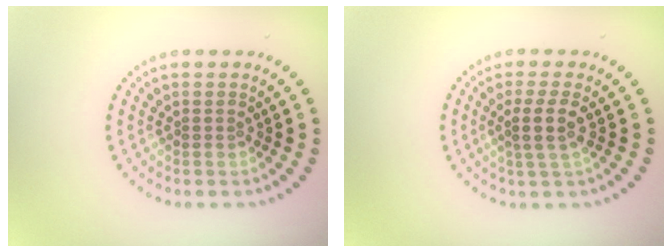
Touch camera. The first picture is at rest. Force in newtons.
{"total": 2.5, "press": 2.0, "slide": 1.4}